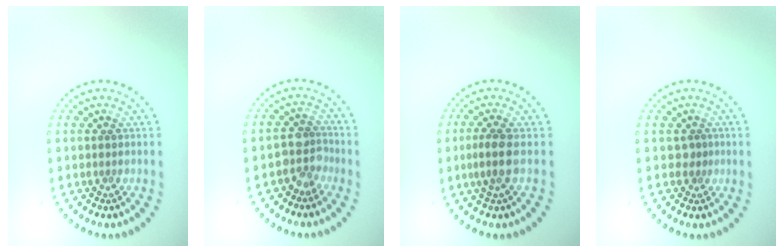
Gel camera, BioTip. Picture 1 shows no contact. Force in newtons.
{"total": 2.4, "press": 2.0, "slide": 1.4}
{"total": 2.2, "press": 1.8, "slide": 1.3}
{"total": 0.8, "press": 0.4, "slide": 0.7}